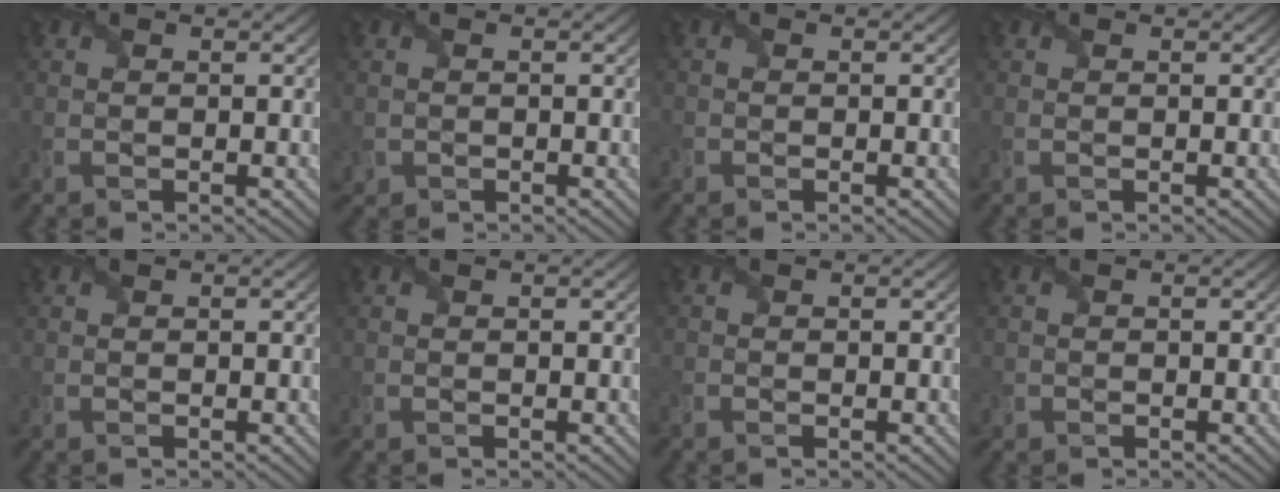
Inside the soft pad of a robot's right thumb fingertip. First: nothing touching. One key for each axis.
{"total": 0.9, "fx": -0.2, "fy": 0.9, "fz": -0.3, "tx": -0.001, "ty": -0.004, "tz": -0.008}
{"total": 0.8, "fx": -0.6, "fy": 0.5, "fz": 0.1, "tx": -0.005, "ty": -0.003, "tz": -0.013}
{"total": 0.0}
{"total": 0.0}
{"total": 0.0}
{"total": 1.2, "fx": -0.7, "fy": 0.7, "fz": 0.6, "tx": -0.020, "ty": -0.006, "tz": -0.014}
{"total": 0.7, "fx": -0.4, "fy": 0.5, "fz": -0.2, "tx": 0.003, "ty": -0.004, "tz": -0.011}